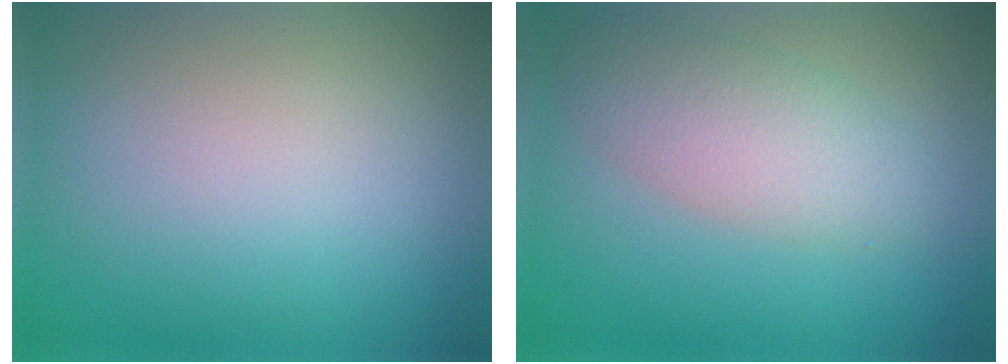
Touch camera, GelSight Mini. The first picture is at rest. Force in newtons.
{"total": 4.3, "press": 4.3, "slide": 0.1}